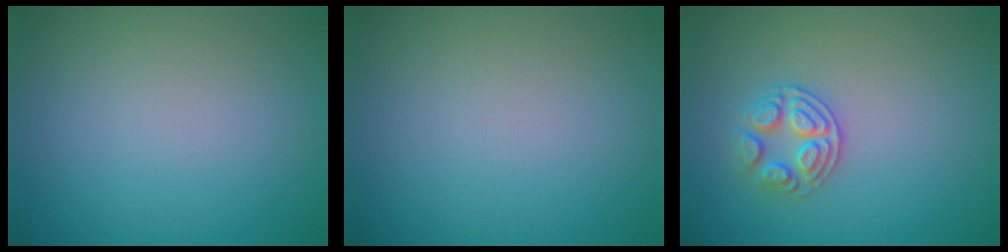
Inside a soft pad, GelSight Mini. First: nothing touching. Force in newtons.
{"total": 0.0}
{"total": 2.6, "press": 2.5, "slide": 0.8}